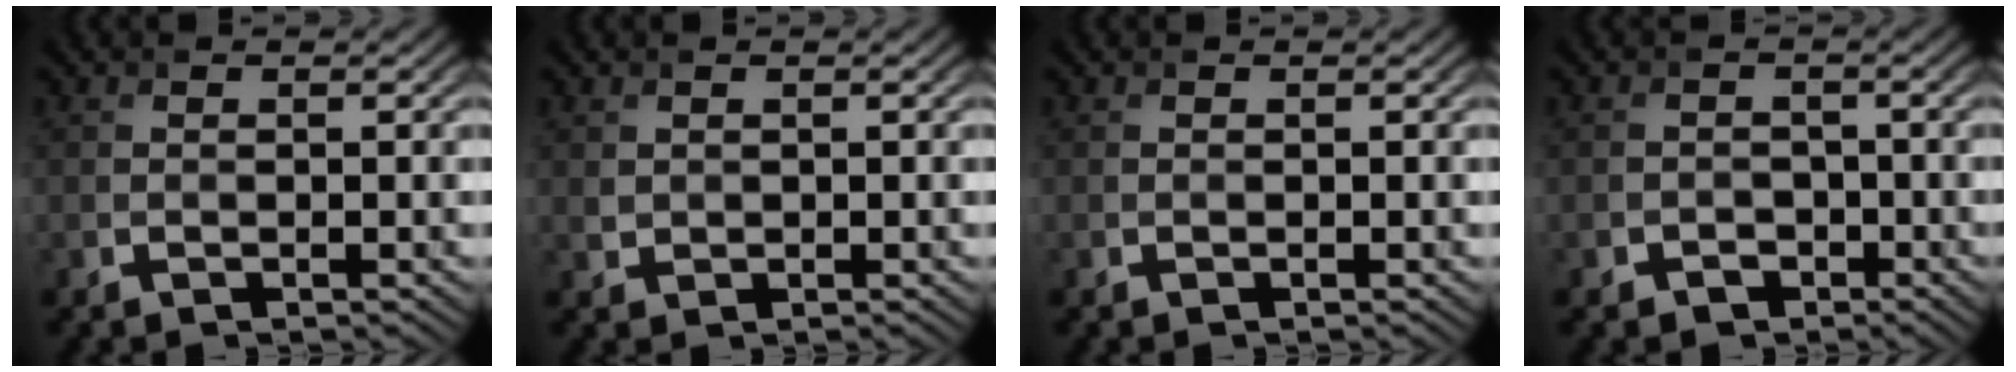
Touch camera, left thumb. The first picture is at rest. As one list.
[{"total": 0.9, "force": [0.6, 0.7, 0.1], "torque": [-0.007, -0.003, 0.016]}, {"total": 0.0}, {"total": 2.1, "force": [-1.3, 1.5, -0.1], "torque": [0.008, -0.001, -0.025]}]